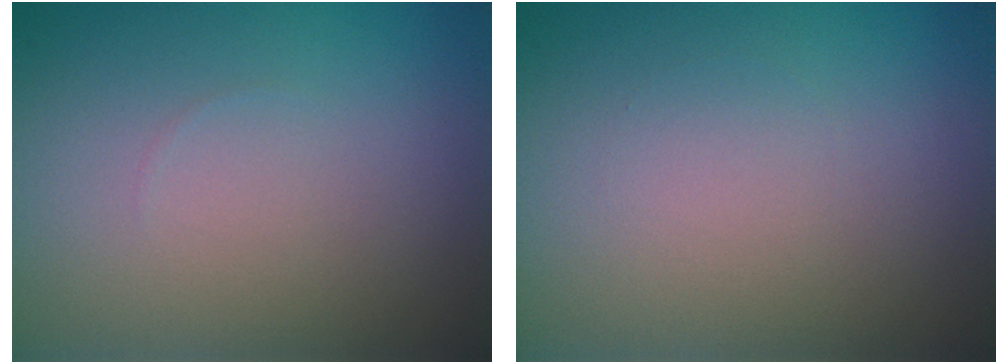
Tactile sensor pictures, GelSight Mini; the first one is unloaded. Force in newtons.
{"total": 0.0}